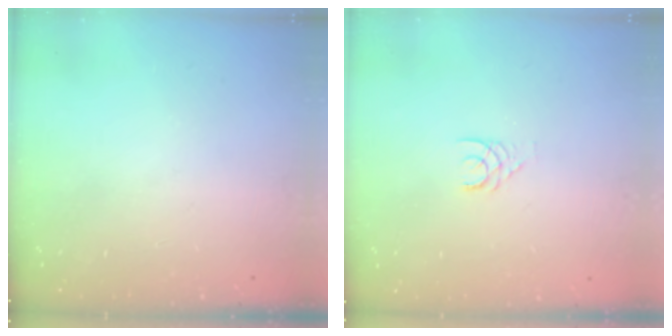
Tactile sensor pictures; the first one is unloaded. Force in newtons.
{"total": 2.4, "press": 2.4, "slide": 0.2}